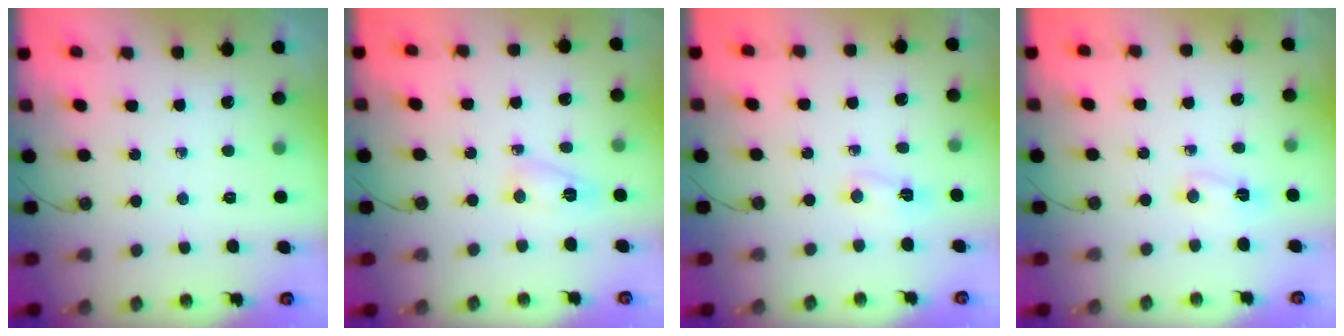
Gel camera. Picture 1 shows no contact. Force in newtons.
{"total": 3.6, "press": 3.6, "slide": 0.3}
{"total": 2.1, "press": 2.0, "slide": 0.5}
{"total": 2.4, "press": 2.3, "slide": 0.7}